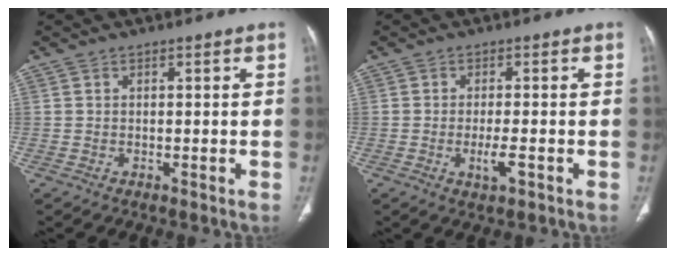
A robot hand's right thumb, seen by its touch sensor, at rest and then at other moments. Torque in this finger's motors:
{"motor_torque": [-0.46, -0.03, 0.17, 0.54, 0.02]}